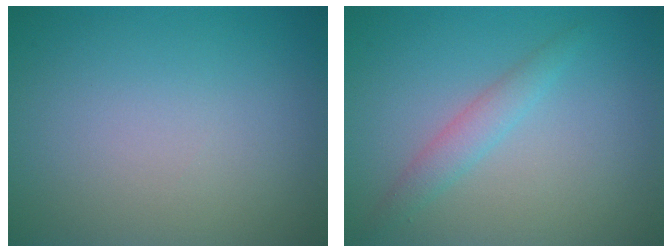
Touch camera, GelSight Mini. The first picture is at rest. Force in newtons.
{"total": 2.0, "press": 2.0, "slide": 0.0}